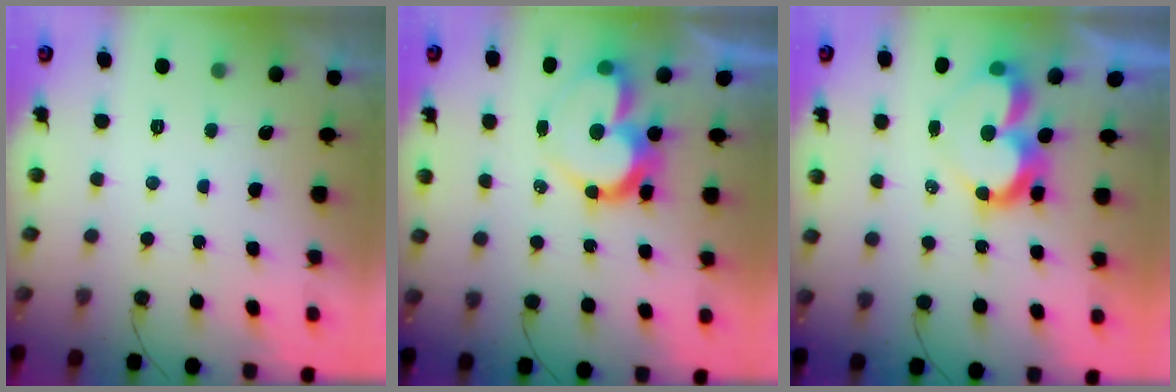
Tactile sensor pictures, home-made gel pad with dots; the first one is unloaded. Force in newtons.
{"total": 14.6, "press": 14.6, "slide": 1.3}
{"total": 9.4, "press": 9.4, "slide": 0.9}